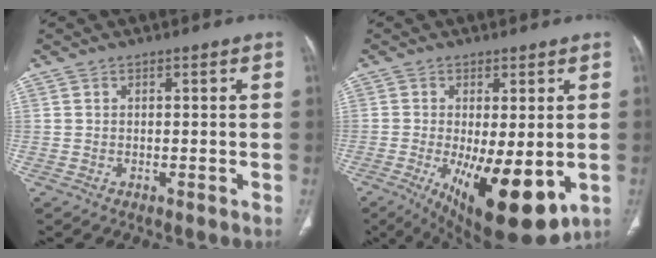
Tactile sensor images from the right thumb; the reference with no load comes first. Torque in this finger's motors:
{"motor_torque": [0.77, 2.66, 0.05, 0.10, 0.18]}